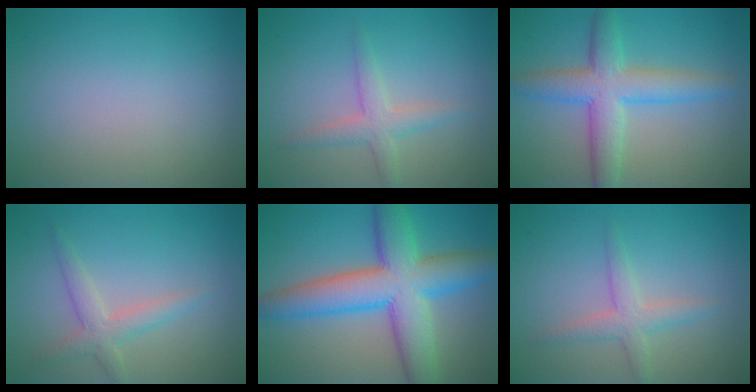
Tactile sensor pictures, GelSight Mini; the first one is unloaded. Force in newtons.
{"total": 2.5, "press": 2.5, "slide": 0.1}
{"total": 5.8, "press": 5.8, "slide": 0.0}
{"total": 2.4, "press": 2.4, "slide": 0.1}
{"total": 10.0, "press": 10.0, "slide": 0.4}
{"total": 2.5, "press": 2.5, "slide": 0.1}